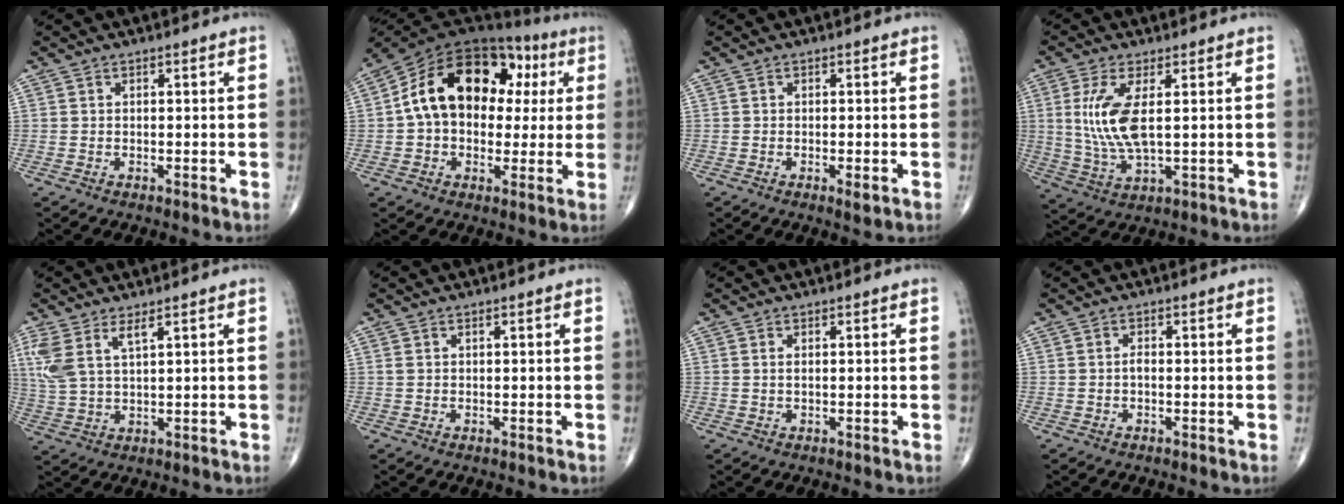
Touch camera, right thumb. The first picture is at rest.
{"total": 20.3, "force": [3.4, 13.7, 14.6], "torque": [-0.212, 0.040, 0.046]}
{"total": 1.6, "force": [-0.6, 0.4, 1.5], "torque": [-0.025, -0.006, -0.009]}
{"total": 9.9, "force": [1.7, 3.5, 9.1], "torque": [-0.209, -0.014, 0.042]}
{"total": 7.0, "force": [3.6, 2.2, 5.6], "torque": [-0.146, -0.010, 0.084]}
{"total": 0.6, "force": [0.3, 0.2, 0.4], "torque": [-0.012, 0.008, 0.009]}
{"total": 0.6, "force": [0.2, 0.1, 0.5], "torque": [-0.019, 0.002, 0.005]}
{"total": 0.8, "force": [-0.2, 0.3, 0.7], "torque": [-0.012, 0.001, -0.006]}